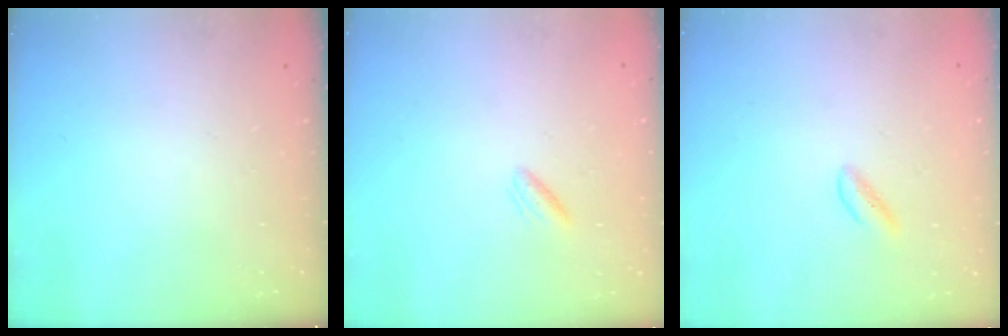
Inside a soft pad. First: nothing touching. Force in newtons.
{"total": 1.6, "press": 1.3, "slide": 0.9}
{"total": 0.0}